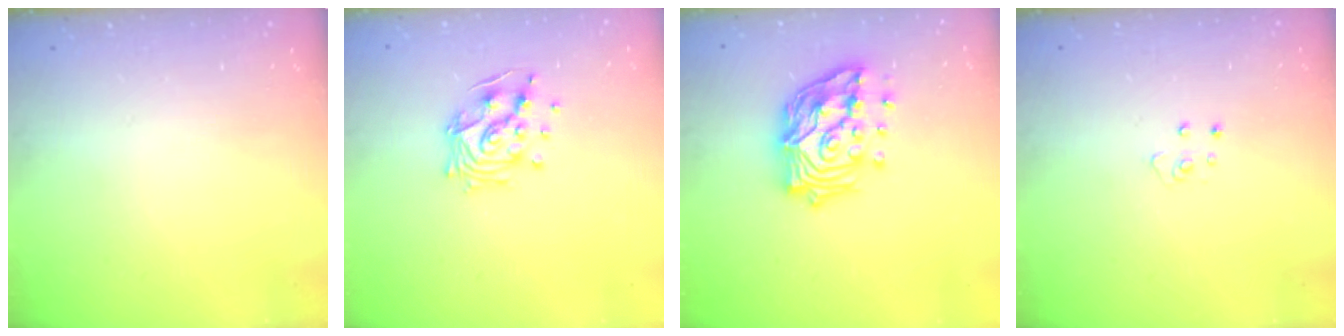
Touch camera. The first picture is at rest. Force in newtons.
{"total": 12.0, "press": 11.9, "slide": 1.2}
{"total": 18.1, "press": 17.9, "slide": 2.6}
{"total": 3.8, "press": 3.8, "slide": 0.3}